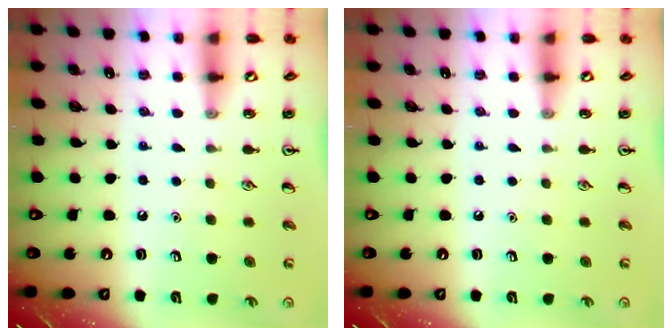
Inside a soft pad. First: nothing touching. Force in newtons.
{"total": 0.0}